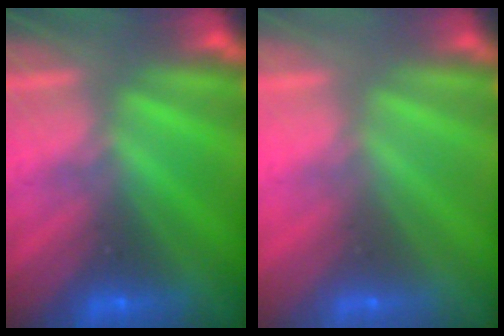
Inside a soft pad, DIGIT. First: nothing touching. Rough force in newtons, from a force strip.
{"total": 2.9}